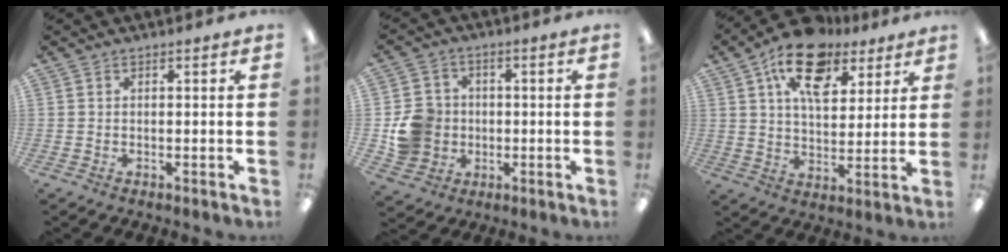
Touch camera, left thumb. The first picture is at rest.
{"total": 9.6, "force": [-0.9, 9.1, 2.9], "torque": [-0.066, 0.013, -0.008]}
{"total": 15.8, "force": [9.5, 8.8, 9.0], "torque": [-0.138, -0.042, 0.168]}